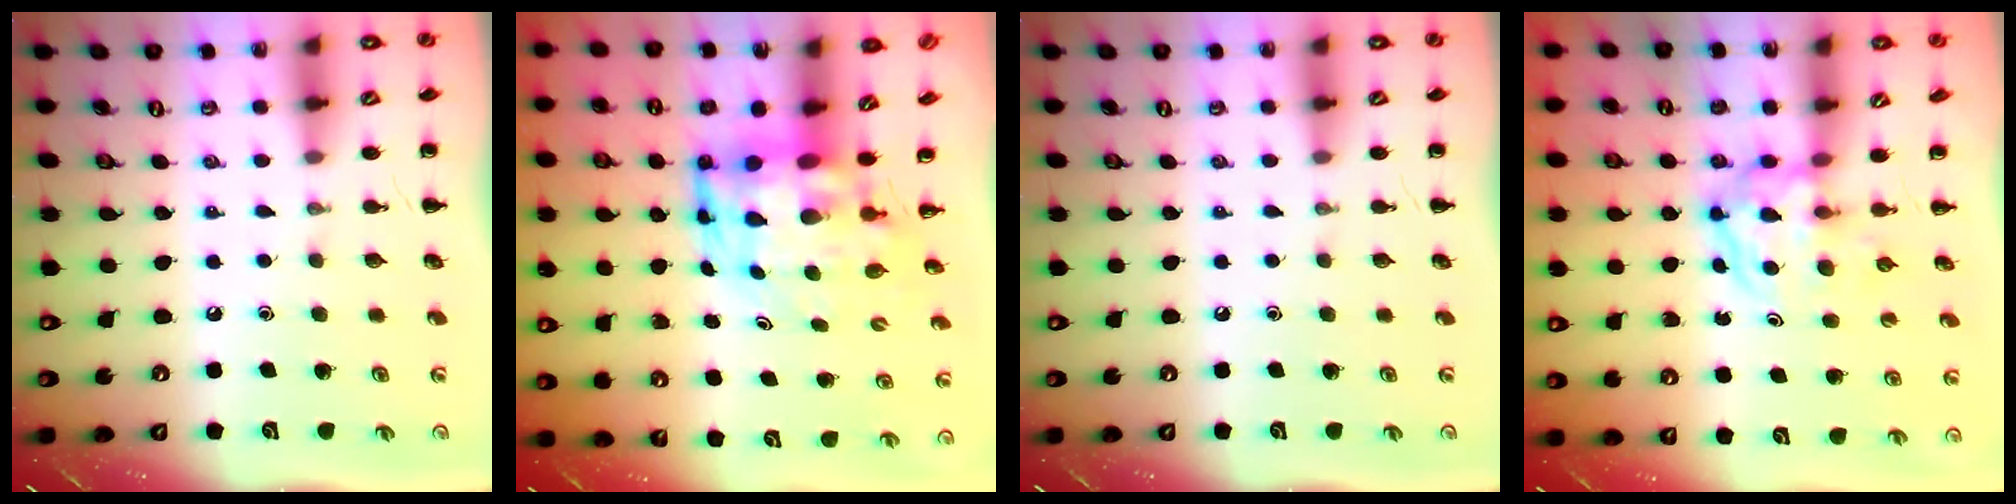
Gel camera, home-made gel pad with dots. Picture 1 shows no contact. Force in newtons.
{"total": 7.3, "press": 7.0, "slide": 2.2}
{"total": 0.0}
{"total": 3.9, "press": 3.9, "slide": 0.4}